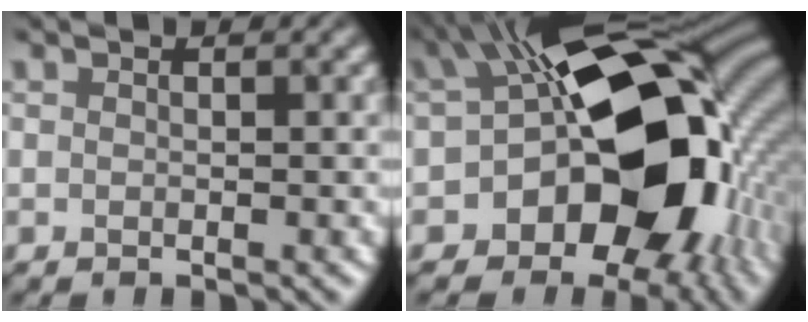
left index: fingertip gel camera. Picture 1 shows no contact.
{"total": 17.8, "force": [-2.6, 11.6, 13.3], "torque": [-0.176, -0.014, -0.046]}